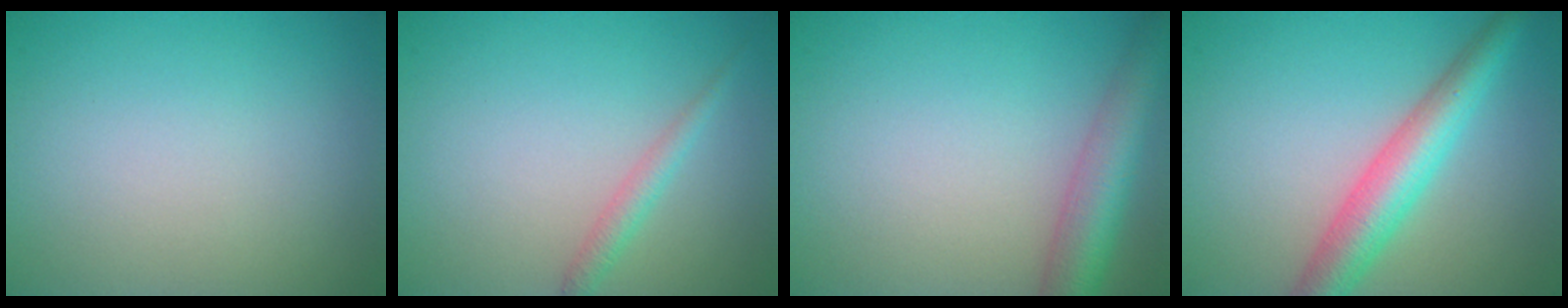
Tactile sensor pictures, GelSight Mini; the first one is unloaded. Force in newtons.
{"total": 1.4, "press": 1.4, "slide": 0.0}
{"total": 4.9, "press": 4.9, "slide": 0.2}
{"total": 5.1, "press": 5.0, "slide": 0.3}